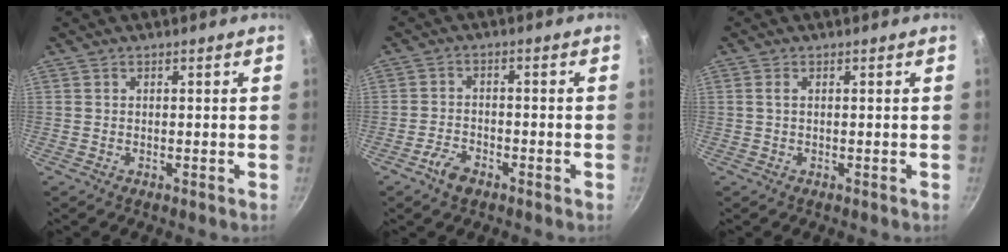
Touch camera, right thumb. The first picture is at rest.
{"total": 4.3, "force": [-2.8, 2.1, 2.5], "torque": [-0.048, 0.021, -0.053]}
{"total": 0.9, "force": [0.2, 0.4, 0.8], "torque": [-0.018, 0.002, 0.002]}